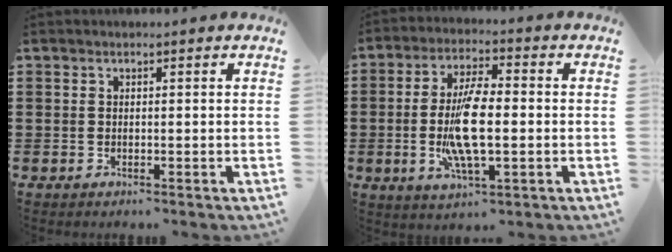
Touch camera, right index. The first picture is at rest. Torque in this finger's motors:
{"motor_torque": [2.14, 0.00, 1.06, 0.21]}